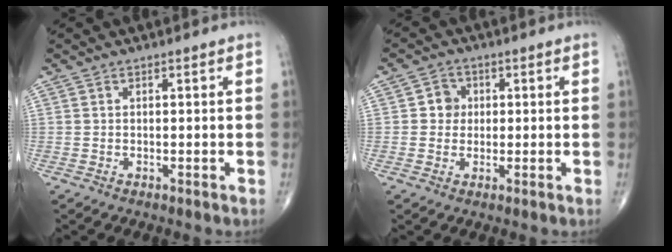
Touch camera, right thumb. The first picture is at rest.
{"total": 3.7, "force": [0.4, 3.4, 1.3], "torque": [0.004, 0.006, 0.000]}